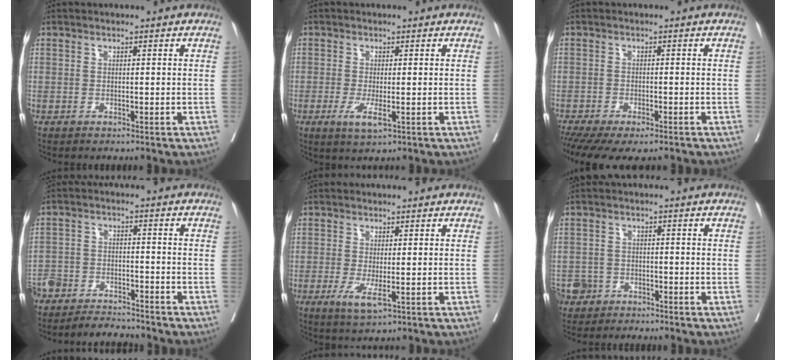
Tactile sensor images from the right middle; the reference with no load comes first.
{"total": 3.5, "force": [-1.2, 0.7, 3.2], "torque": [-0.059, -0.008, -0.016]}
{"total": 10.6, "force": [-8.4, 2.9, 5.8], "torque": [-0.096, -0.010, -0.123]}
{"total": 9.0, "force": [-8.5, 2.1, 1.8], "torque": [-0.024, 0.006, -0.139]}
{"total": 3.9, "force": [-1.2, 0.8, 3.6], "torque": [-0.066, -0.010, -0.014]}
{"total": 4.6, "force": [-3.4, 3.2, 0.2], "torque": [-0.003, 0.005, -0.062]}